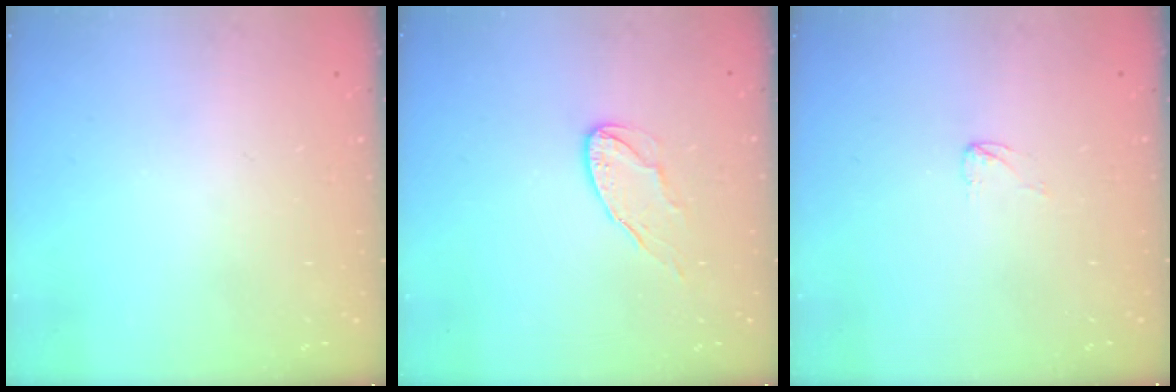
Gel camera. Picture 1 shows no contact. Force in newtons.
{"total": 6.8, "press": 6.8, "slide": 0.2}
{"total": 2.6, "press": 2.6, "slide": 0.2}